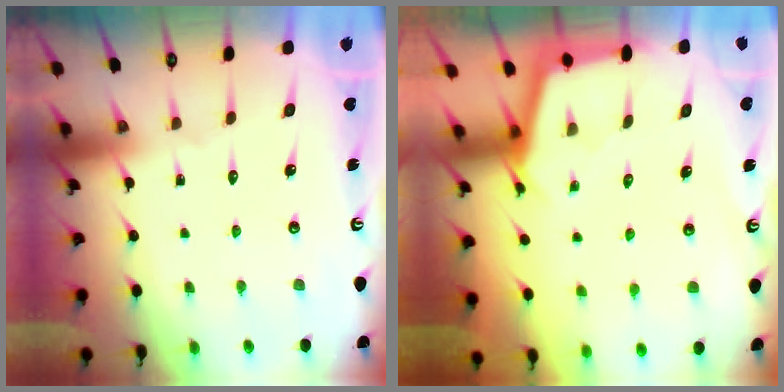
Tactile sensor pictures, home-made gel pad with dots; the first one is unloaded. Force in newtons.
{"total": 3.0, "press": 3.0, "slide": 0.4}